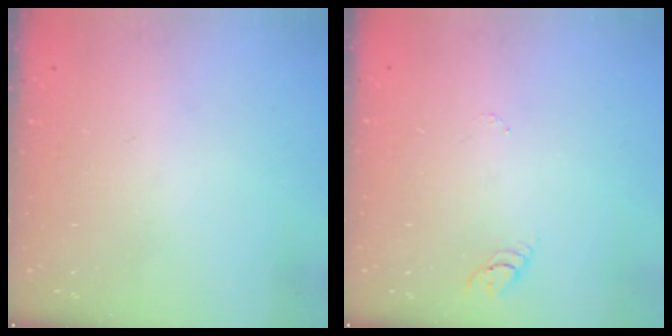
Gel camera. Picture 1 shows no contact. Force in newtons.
{"total": 2.9, "press": 2.9, "slide": 0.3}